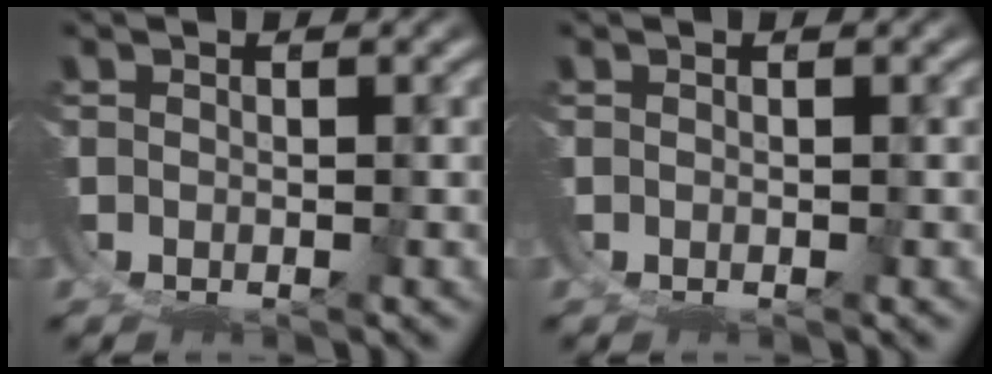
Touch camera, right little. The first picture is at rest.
{"total": 0.0}